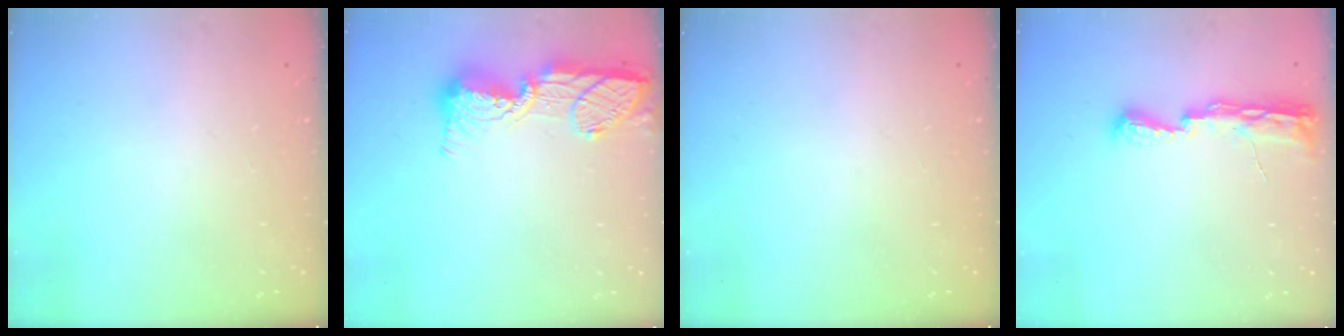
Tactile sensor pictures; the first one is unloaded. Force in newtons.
{"total": 16.3, "press": 16.3, "slide": 1.3}
{"total": 0.0}
{"total": 8.9, "press": 8.5, "slide": 2.3}